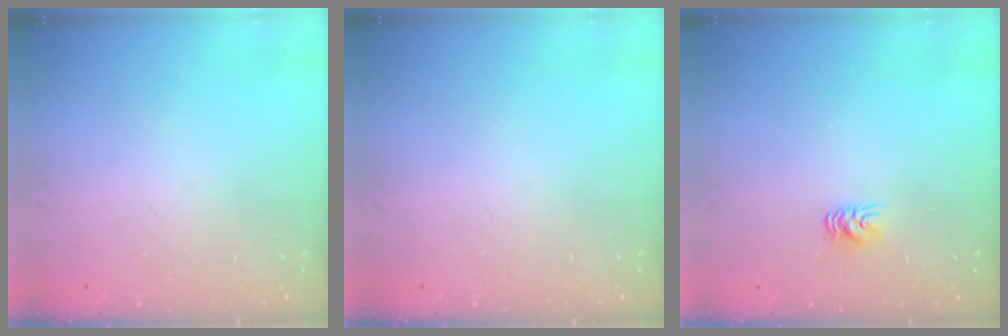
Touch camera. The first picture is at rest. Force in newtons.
{"total": 0.0}
{"total": 6.3, "press": 6.2, "slide": 0.6}